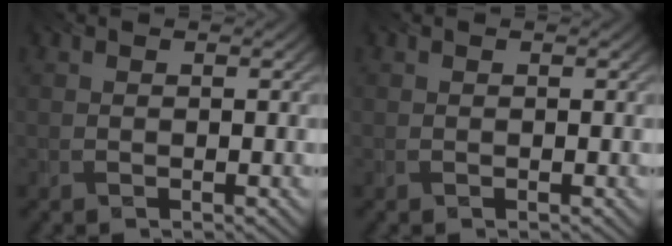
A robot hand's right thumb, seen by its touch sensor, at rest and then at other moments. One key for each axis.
{"total": 0.0}